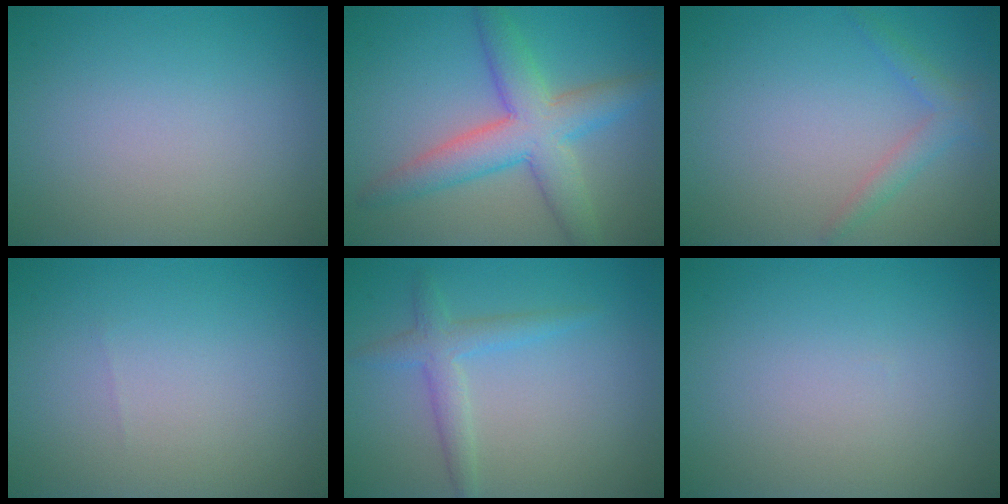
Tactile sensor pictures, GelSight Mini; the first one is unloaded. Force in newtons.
{"total": 6.4, "press": 6.4, "slide": 0.2}
{"total": 1.8, "press": 1.8, "slide": 0.1}
{"total": 0.0}
{"total": 1.8, "press": 1.8, "slide": 0.1}
{"total": 0.0}